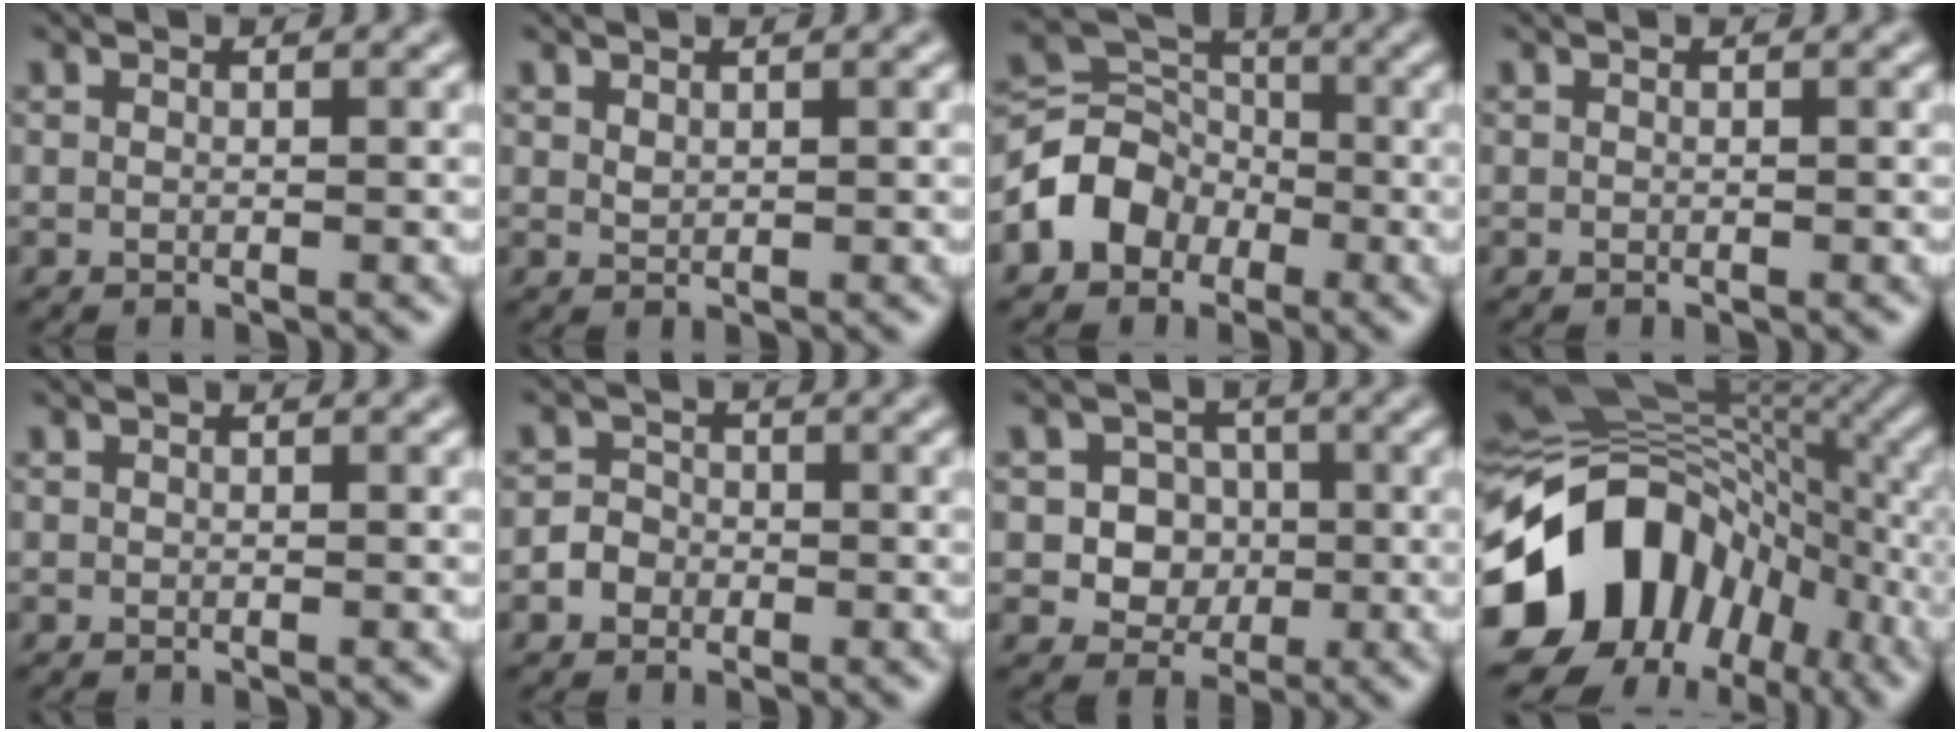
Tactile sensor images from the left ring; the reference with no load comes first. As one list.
[{"total": 0.7, "force": [0.6, 0.3, 0.3], "torque": [-0.009, -0.001, 0.014]}, {"total": 4.9, "force": [-2.1, 4.0, 1.9], "torque": [-0.023, 0.009, -0.052]}, {"total": 0.0}, {"total": 0.0}, {"total": 2.0, "force": [-0.8, 1.7, 0.7], "torque": [-0.002, 0.001, -0.020]}, {"total": 4.5, "force": [-0.4, 4.0, 1.9], "torque": [-0.011, 0.008, -0.023]}, {"total": 15.0, "force": [-4.7, 11.3, 8.6], "torque": [-0.149, 0.001, -0.094]}]